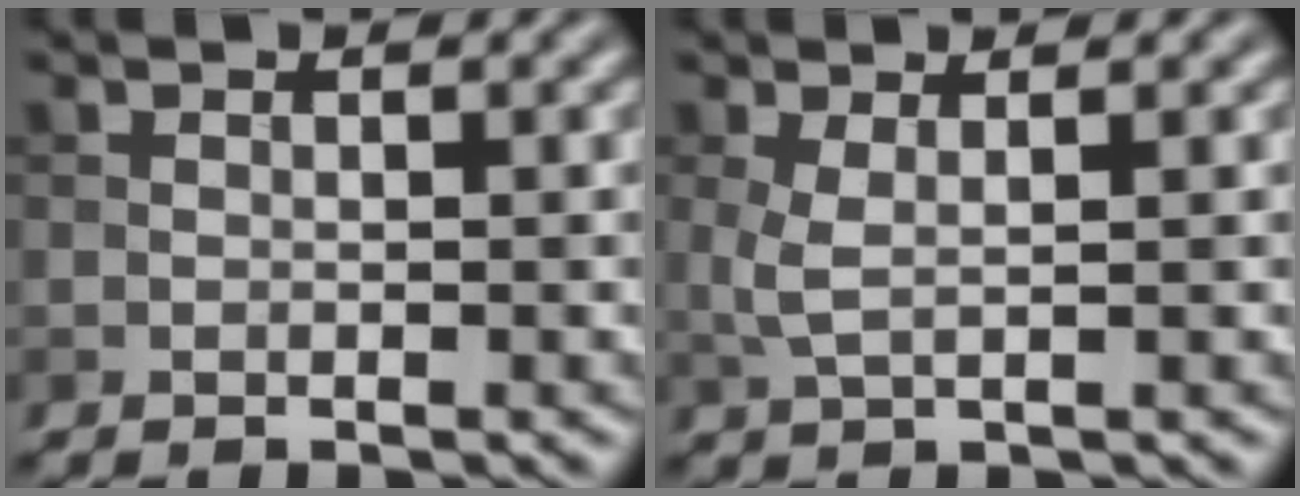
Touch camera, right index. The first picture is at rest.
{"total": 1.8, "force": [0.5, 0.5, 1.7], "torque": [-0.041, 0.000, 0.012]}